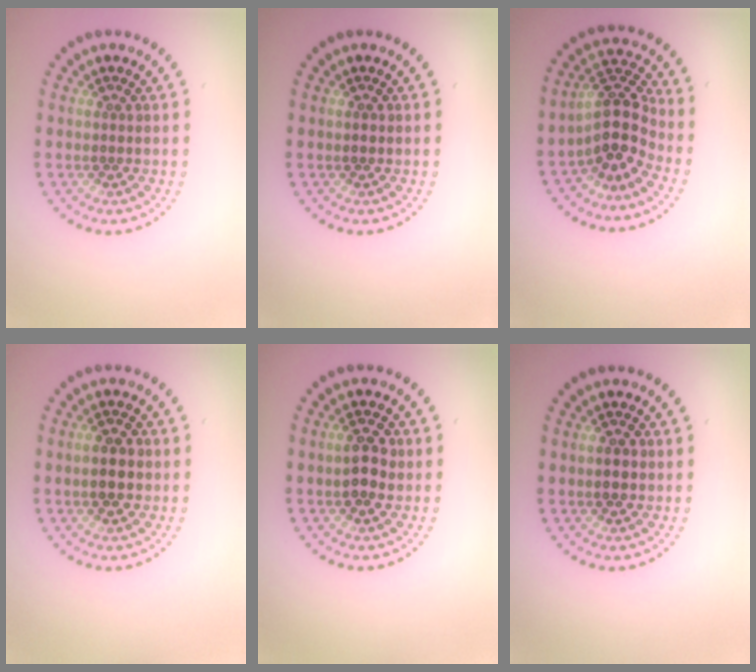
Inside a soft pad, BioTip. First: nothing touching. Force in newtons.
{"total": 0.7, "press": 0.7, "slide": 0.1}
{"total": 4.4, "press": 3.8, "slide": 2.3}
{"total": 2.5, "press": 2.5, "slide": 0.1}
{"total": 2.6, "press": 2.6, "slide": 0.0}
{"total": 2.1, "press": 2.0, "slide": 0.2}